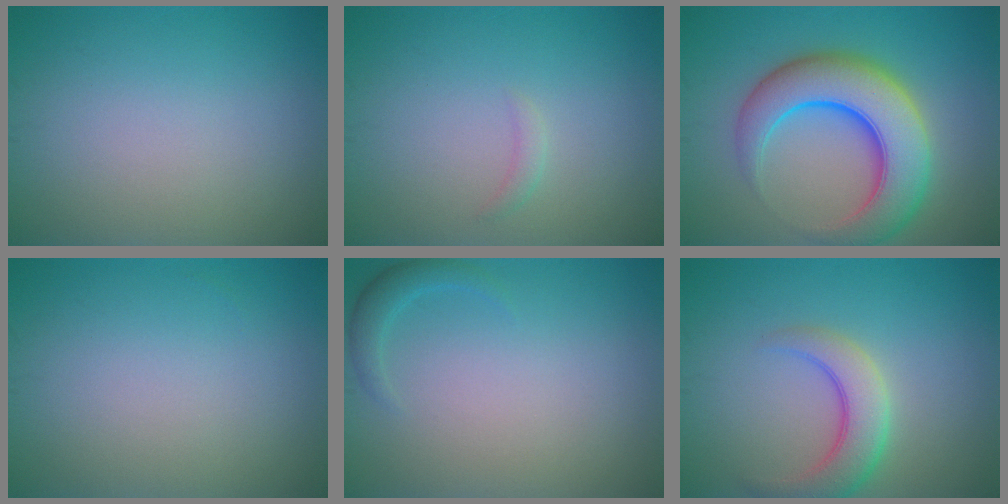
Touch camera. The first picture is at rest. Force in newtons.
{"total": 0.8, "press": 0.8, "slide": 0.1}
{"total": 9.6, "press": 9.6, "slide": 0.3}
{"total": 0.0}
{"total": 1.5, "press": 1.5, "slide": 0.0}
{"total": 4.6, "press": 4.6, "slide": 0.2}